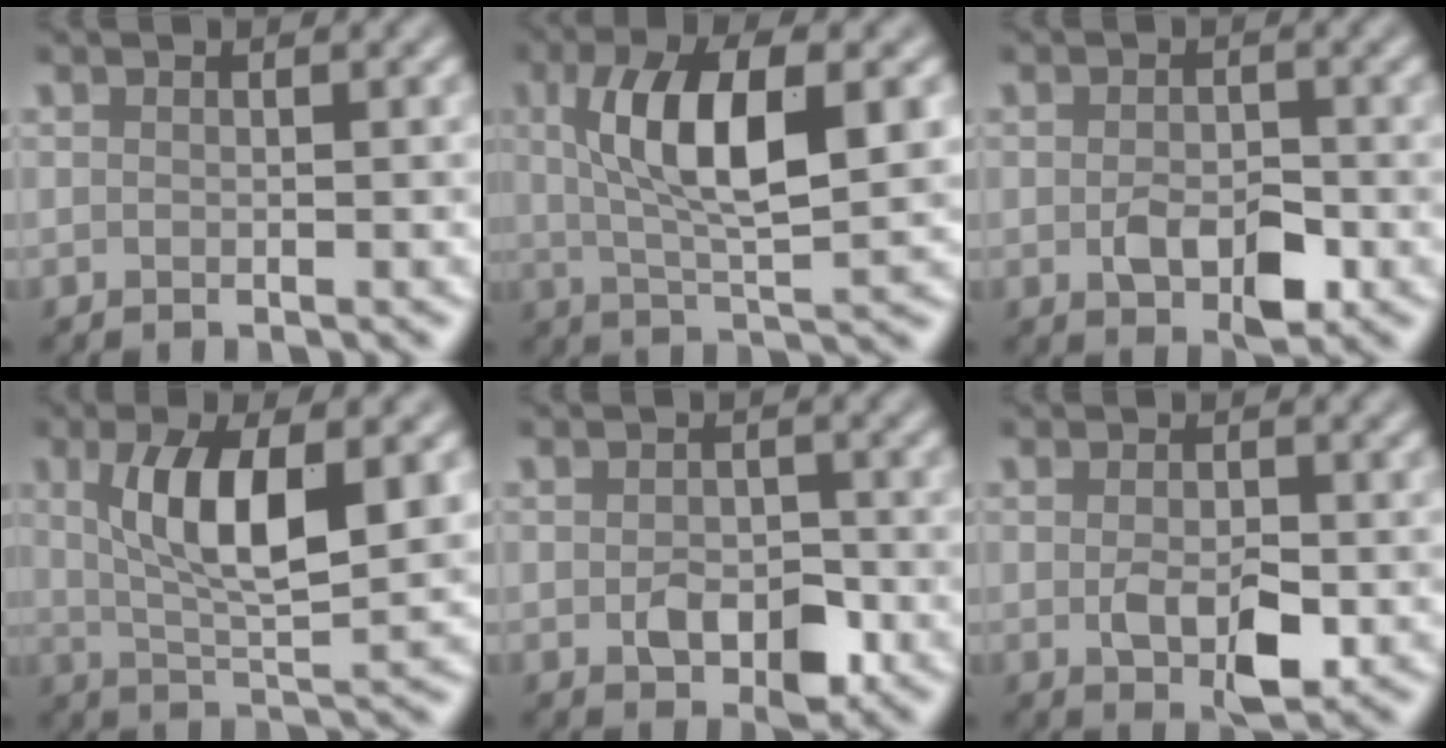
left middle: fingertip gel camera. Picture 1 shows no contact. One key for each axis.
{"total": 8.0, "fx": 1.5, "fy": 2.6, "fz": 7.4, "tx": -0.131, "ty": 0.002, "tz": 0.027}
{"total": 3.3, "fx": -1.0, "fy": 2.0, "fz": 2.5, "tx": -0.041, "ty": -0.005, "tz": -0.016}
{"total": 6.9, "fx": 1.4, "fy": 2.2, "fz": 6.4, "tx": -0.120, "ty": -0.001, "tz": 0.028}
{"total": 3.1, "fx": -0.9, "fy": 2.1, "fz": 2.1, "tx": -0.029, "ty": -0.005, "tz": -0.017}
{"total": 3.9, "fx": -0.7, "fy": 2.1, "fz": 3.2, "tx": -0.061, "ty": -0.006, "tz": -0.010}